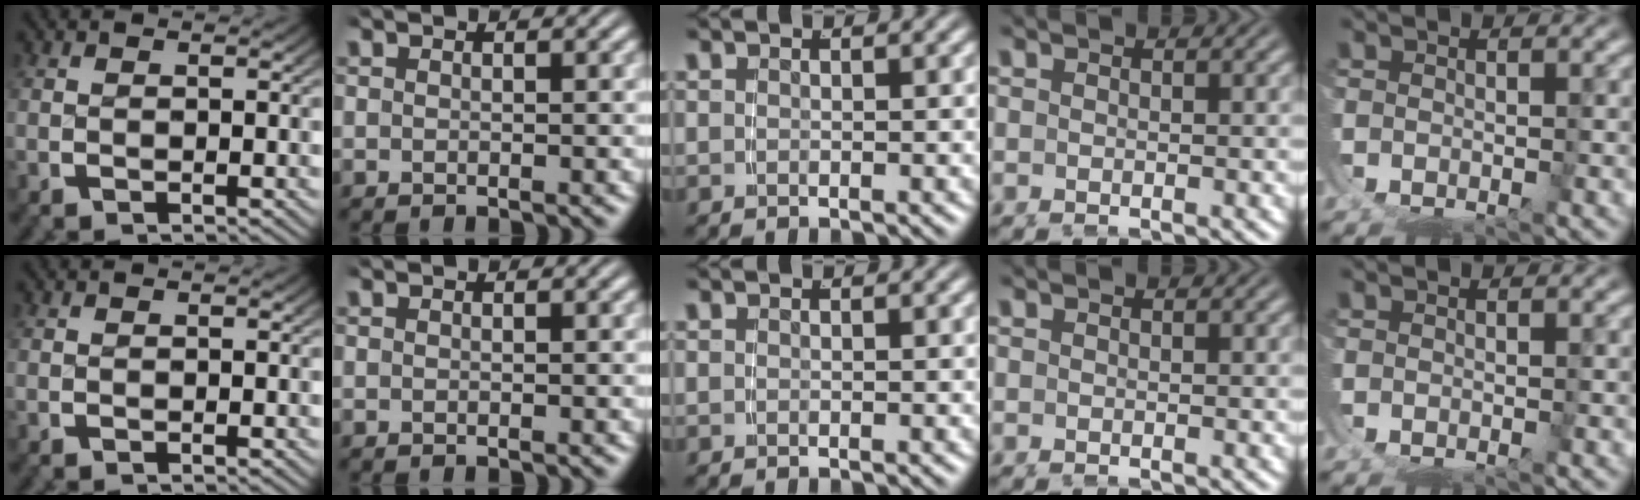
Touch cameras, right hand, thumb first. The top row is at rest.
{}